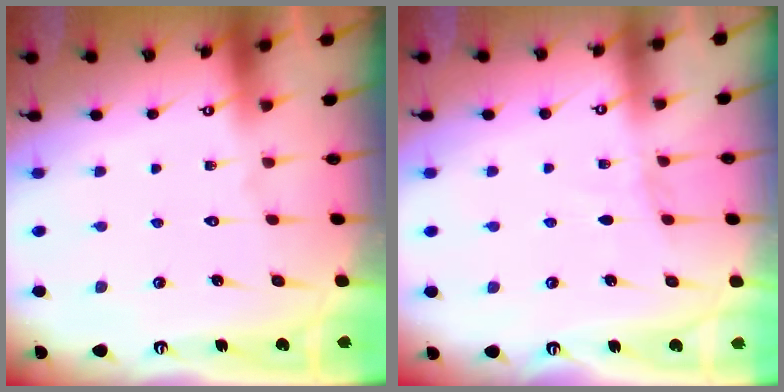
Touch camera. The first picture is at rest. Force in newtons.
{"total": 3.4, "press": 3.4, "slide": 0.4}